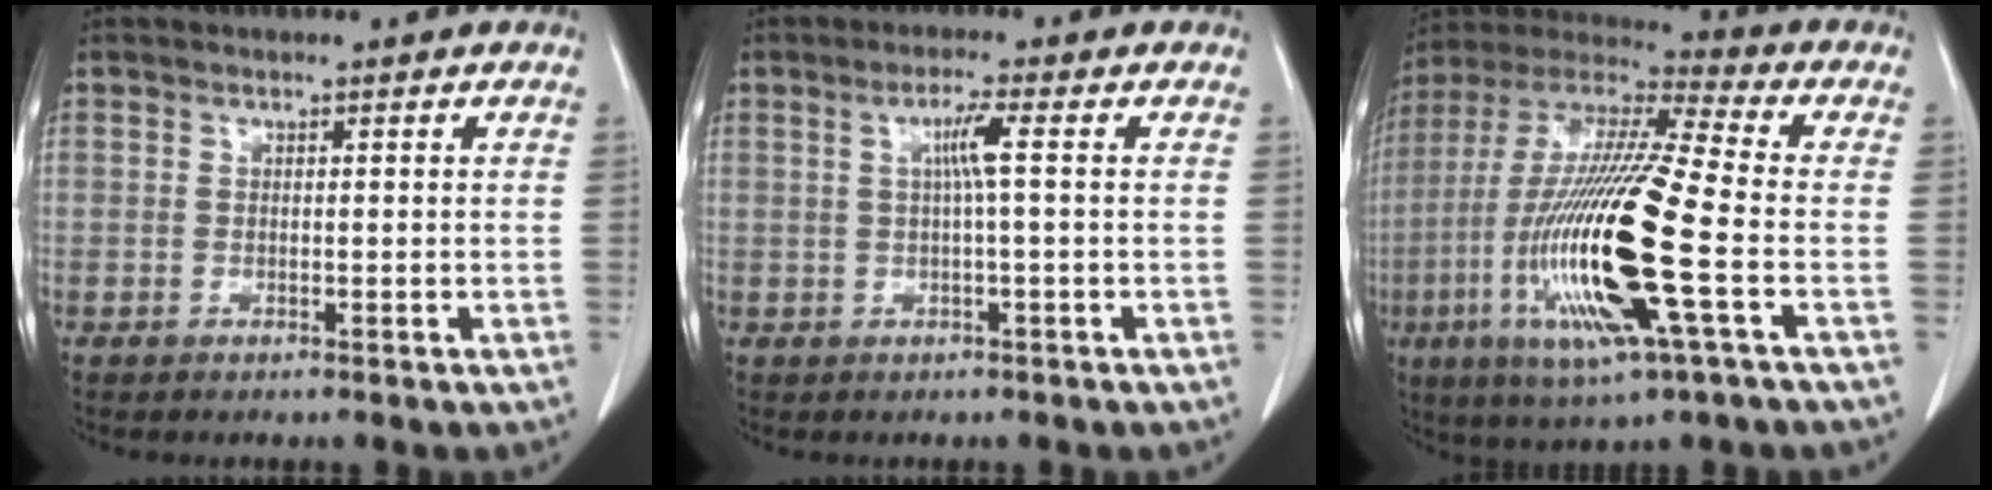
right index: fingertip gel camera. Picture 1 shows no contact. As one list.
[{"total": 3.4, "force": [0.5, -0.5, 3.3], "torque": [-0.064, 0.004, 0.009]}, {"total": 22.4, "force": [-5.6, 1.9, 21.6], "torque": [-0.472, -0.030, -0.109]}]